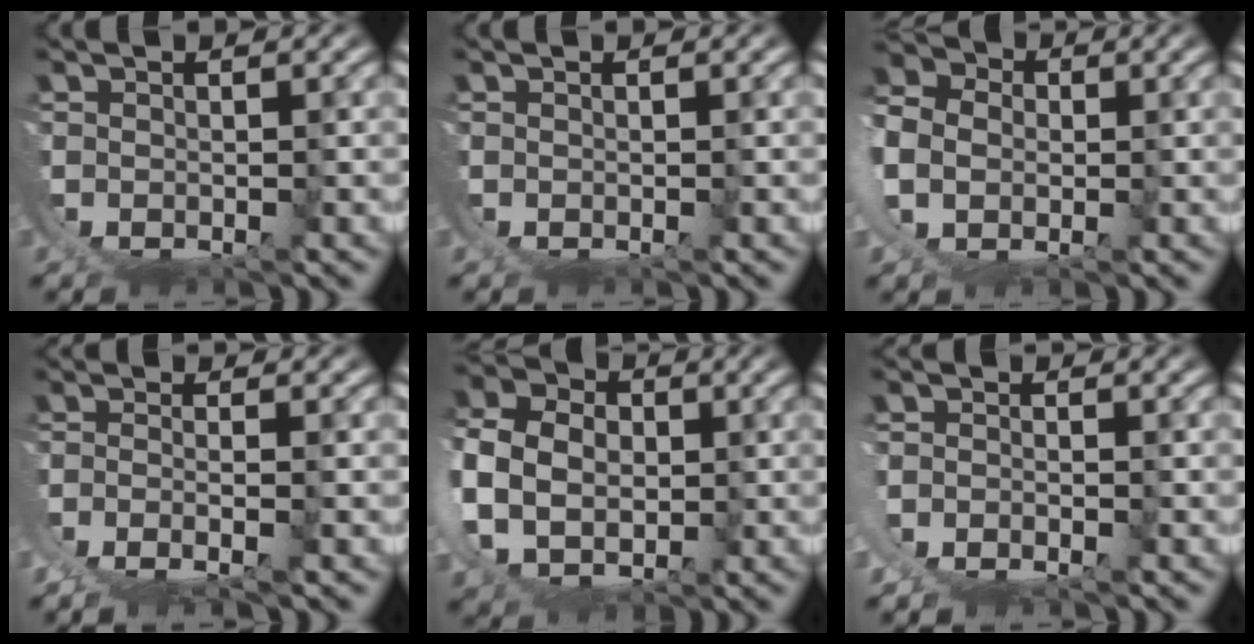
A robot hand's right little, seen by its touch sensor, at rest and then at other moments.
{"total": 0.0}
{"total": 8.1, "force": [4.0, 5.5, 4.5], "torque": [-0.087, 0.018, 0.048]}
{"total": 3.0, "force": [-0.5, 0.9, 2.8], "torque": [-0.065, -0.020, 0.003]}
{"total": 10.1, "force": [3.8, 6.9, 6.3], "torque": [-0.126, -0.004, 0.062]}
{"total": 2.8, "force": [-0.4, 2.5, 1.0], "torque": [-0.030, -0.008, -0.007]}